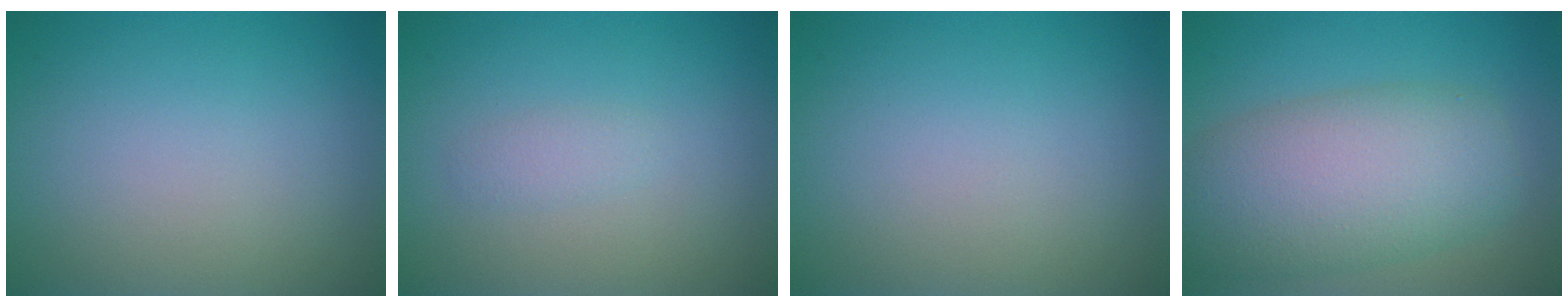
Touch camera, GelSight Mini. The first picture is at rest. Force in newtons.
{"total": 1.0, "press": 1.0, "slide": 0.0}
{"total": 0.0}
{"total": 8.5, "press": 8.5, "slide": 0.2}